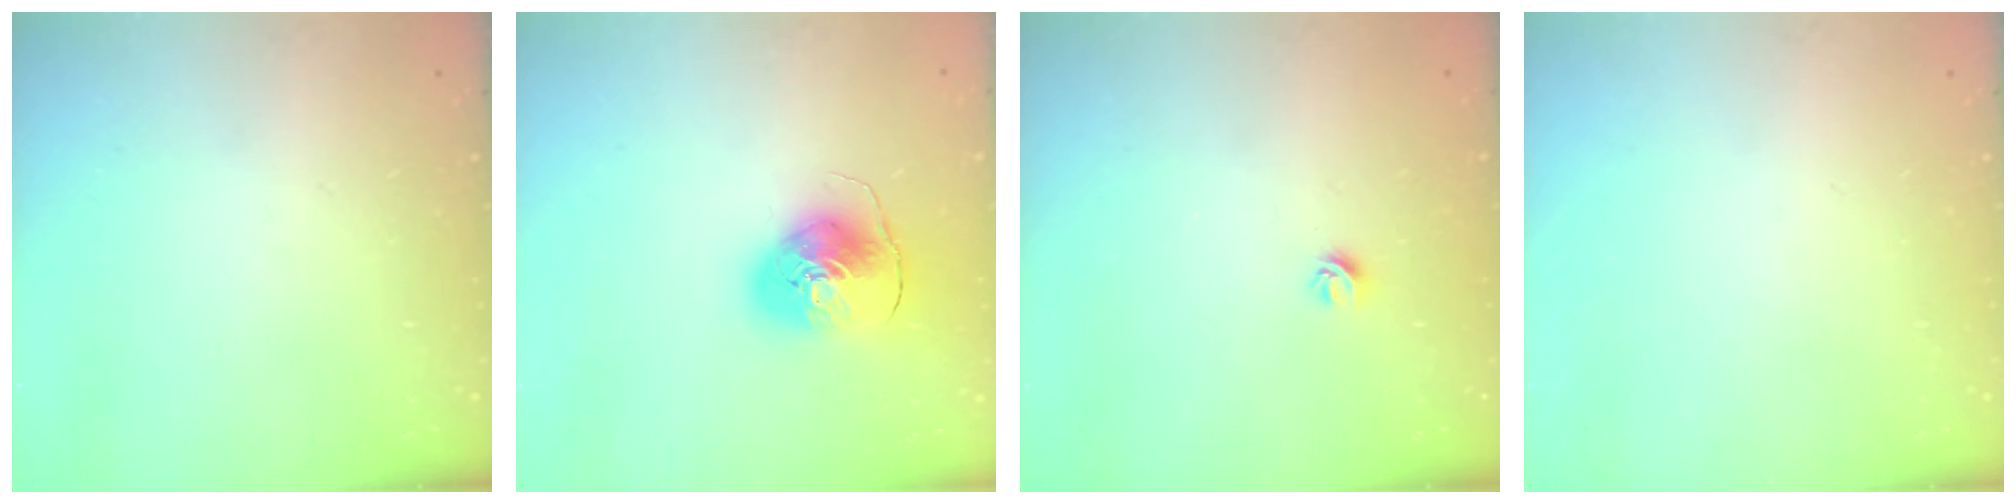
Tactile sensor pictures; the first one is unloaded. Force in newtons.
{"total": 9.7, "press": 9.6, "slide": 1.3}
{"total": 4.2, "press": 4.1, "slide": 0.7}
{"total": 0.0}